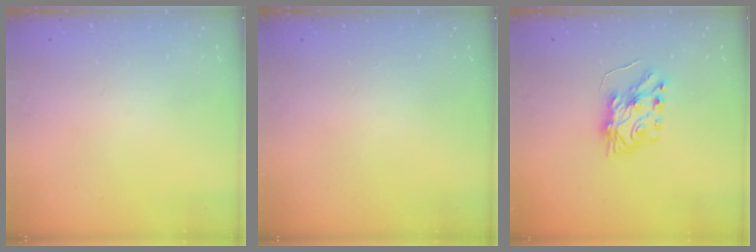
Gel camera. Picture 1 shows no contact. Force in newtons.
{"total": 0.0}
{"total": 7.3, "press": 7.3, "slide": 0.5}